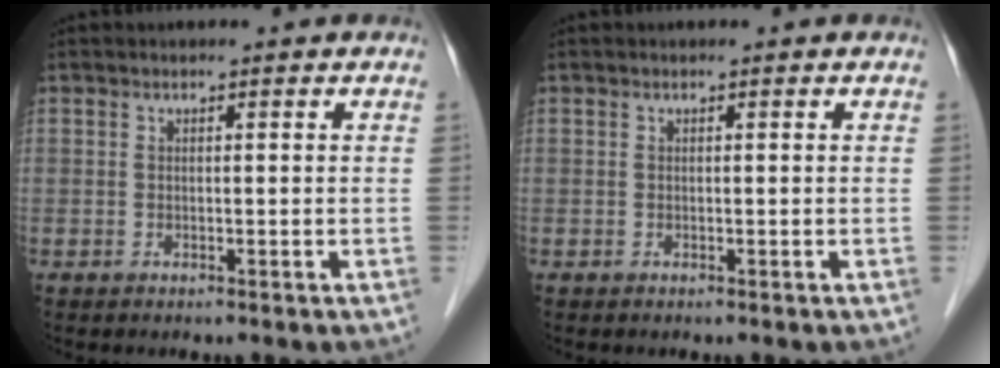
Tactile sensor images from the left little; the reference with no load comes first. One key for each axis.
{"total": 0.0}